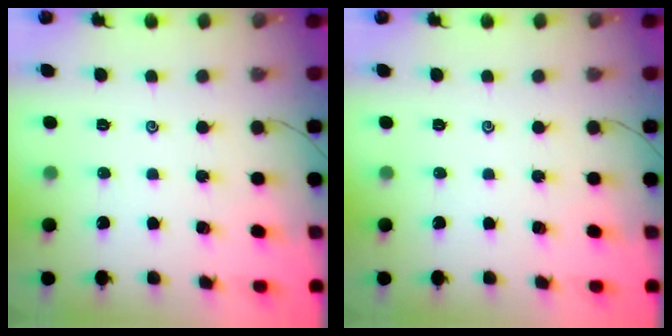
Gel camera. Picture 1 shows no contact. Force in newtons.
{"total": 0.0}